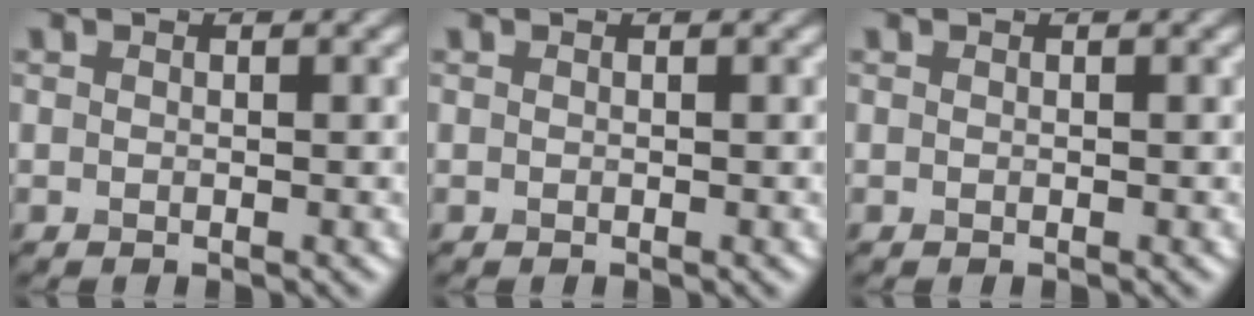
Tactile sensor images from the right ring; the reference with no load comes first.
{"total": 0.0}
{"total": 0.0}